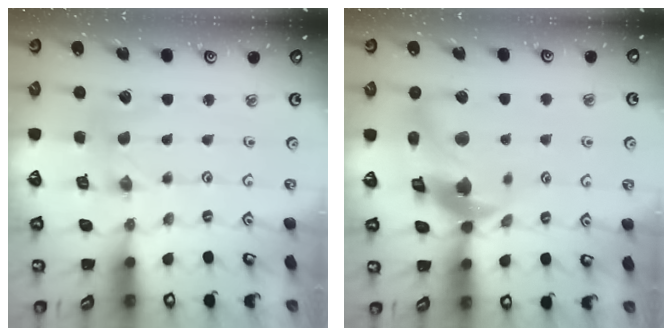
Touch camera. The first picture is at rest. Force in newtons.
{"total": 15.0, "press": 14.8, "slide": 2.1}